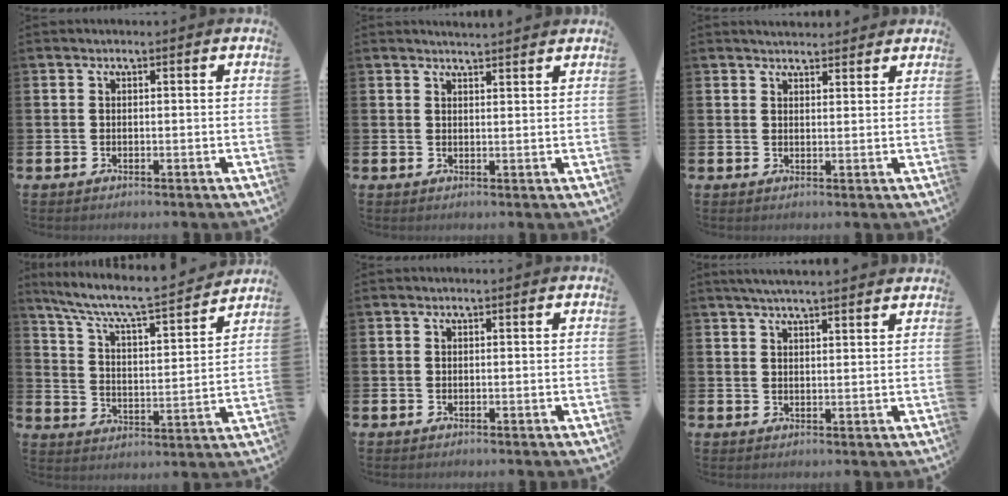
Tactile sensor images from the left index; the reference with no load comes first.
{"total": 2.4, "force": [2.4, -0.1, 0.0], "torque": [0.009, -0.017, 0.040]}
{"total": 2.8, "force": [2.8, 0.5, 0.0], "torque": [0.003, -0.014, 0.050]}
{"total": 8.0, "force": [7.3, 0.8, 3.2], "torque": [-0.097, -0.052, 0.120]}
{"total": 0.0}
{"total": 3.9, "force": [3.8, -0.1, 1.2], "torque": [-0.031, -0.010, 0.068]}